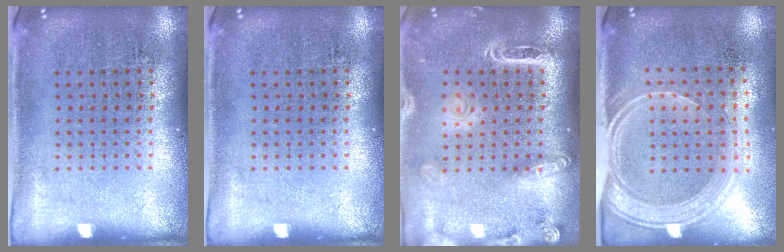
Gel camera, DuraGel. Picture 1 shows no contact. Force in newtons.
{"total": 0.0}
{"total": 1.9, "press": 1.6, "slide": 1.0}
{"total": 2.1, "press": 1.7, "slide": 1.2}